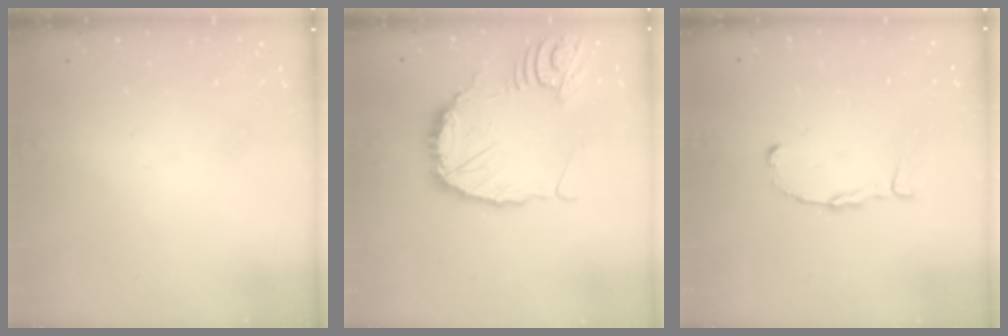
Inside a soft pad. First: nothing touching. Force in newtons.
{"total": 14.7, "press": 14.6, "slide": 1.7}
{"total": 2.4, "press": 2.4, "slide": 0.2}